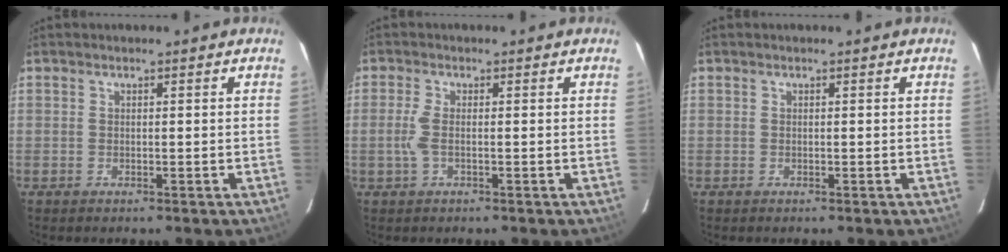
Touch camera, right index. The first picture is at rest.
{"total": 3.0, "force": [-0.4, 0.7, 2.9], "torque": [-0.065, 0.000, -0.009]}
{"total": 0.0}